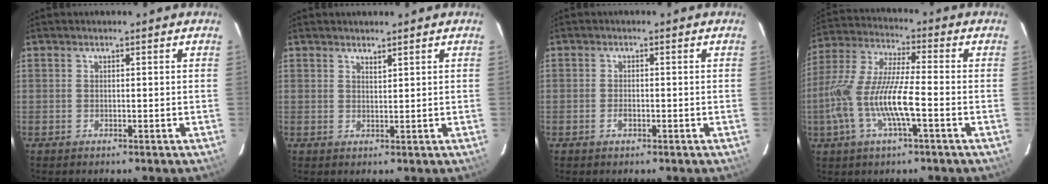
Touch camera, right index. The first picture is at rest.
{"total": 1.2, "force": [1.1, 0.2, 0.5], "torque": [-0.007, 0.000, 0.019]}
{"total": 1.6, "force": [-0.7, 0.9, 1.1], "torque": [-0.024, 0.001, -0.013]}
{"total": 14.4, "force": [-4.1, 2.7, 13.5], "torque": [-0.280, -0.006, -0.080]}